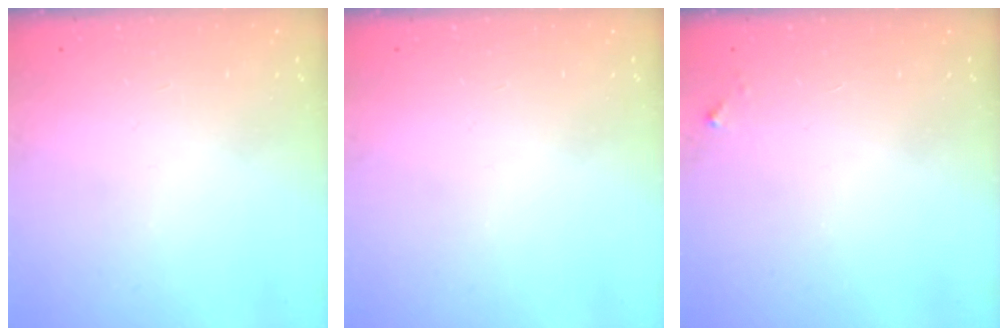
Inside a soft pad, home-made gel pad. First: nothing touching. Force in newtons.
{"total": 0.0}
{"total": 2.8, "press": 2.8, "slide": 0.2}